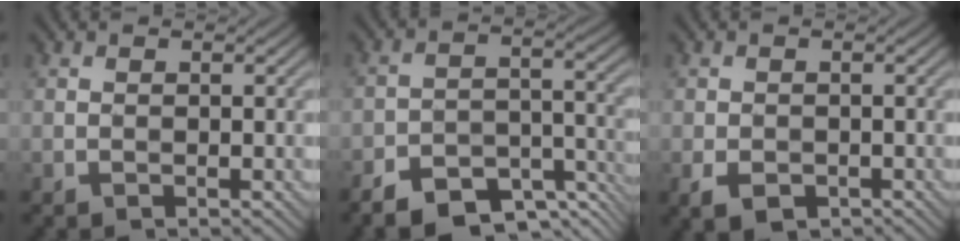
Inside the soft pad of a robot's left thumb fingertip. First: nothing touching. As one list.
[{"total": 8.7, "force": [-7.0, 3.4, 4.0], "torque": [-0.065, -0.006, -0.117]}, {"total": 2.3, "force": [-1.1, 1.6, 1.2], "torque": [-0.033, -0.008, -0.022]}]